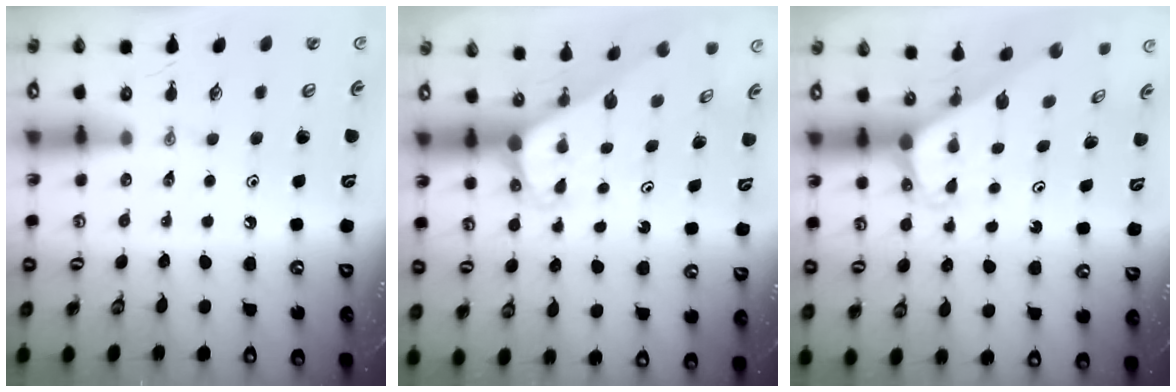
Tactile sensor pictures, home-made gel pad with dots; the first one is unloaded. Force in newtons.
{"total": 3.0, "press": 3.0, "slide": 0.1}
{"total": 2.0, "press": 2.0, "slide": 0.1}